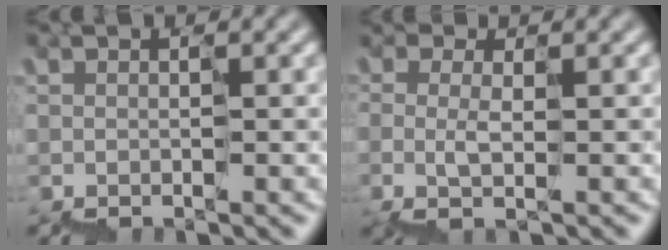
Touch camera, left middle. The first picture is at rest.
{"total": 0.9, "force": [0.2, 0.4, 0.8], "torque": [-0.021, 0.003, 0.008]}